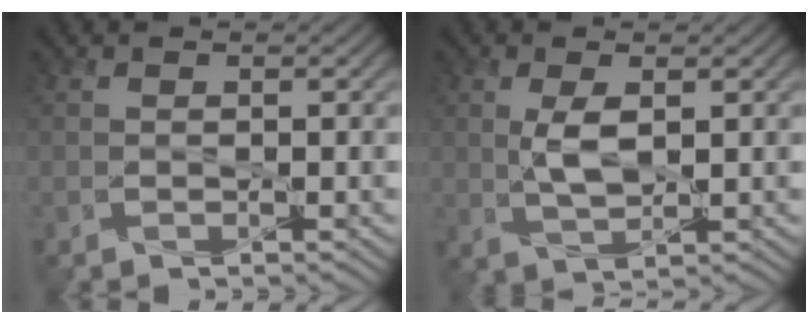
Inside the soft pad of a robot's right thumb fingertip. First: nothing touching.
{"total": 3.9, "force": [0.8, 1.7, 3.5], "torque": [-0.080, -0.004, 0.019]}